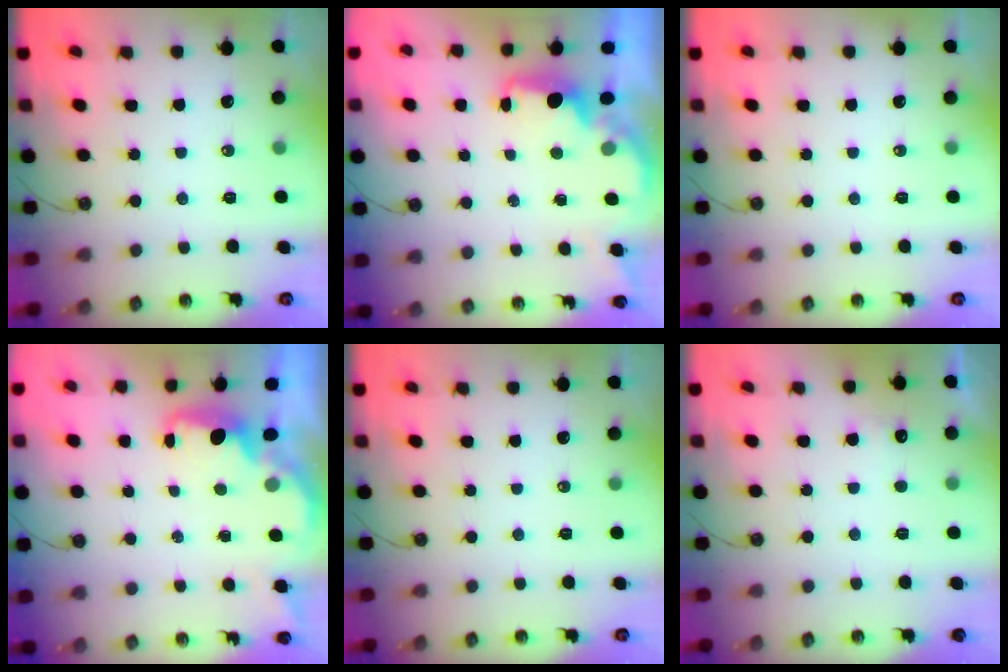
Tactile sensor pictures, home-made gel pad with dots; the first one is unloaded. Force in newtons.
{"total": 2.1, "press": 1.9, "slide": 0.8}
{"total": 0.0}
{"total": 1.5, "press": 1.3, "slide": 0.7}
{"total": 0.0}
{"total": 5.3, "press": 5.2, "slide": 1.2}